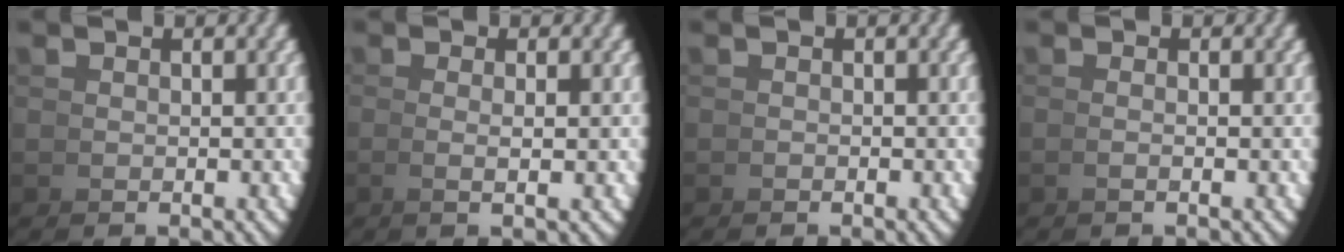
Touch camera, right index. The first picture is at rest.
{"total": 1.9, "force": [0.1, -0.8, 1.7], "torque": [-0.033, 0.000, 0.004]}
{"total": 0.9, "force": [-0.4, -0.7, -0.3], "torque": [0.007, 0.001, -0.009]}
{"total": 1.1, "force": [-0.4, -0.9, 0.5], "torque": [-0.012, 0.005, -0.007]}